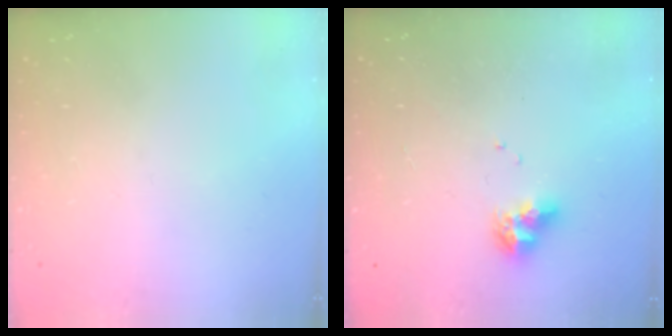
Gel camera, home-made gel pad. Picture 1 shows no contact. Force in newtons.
{"total": 8.3, "press": 8.3, "slide": 1.1}